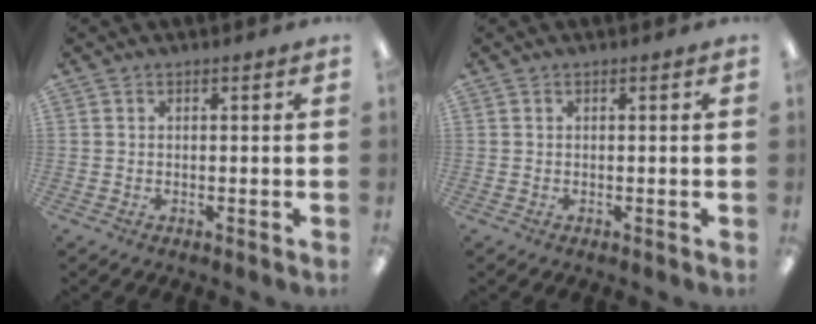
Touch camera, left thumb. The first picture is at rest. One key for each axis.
{"total": 0.0}